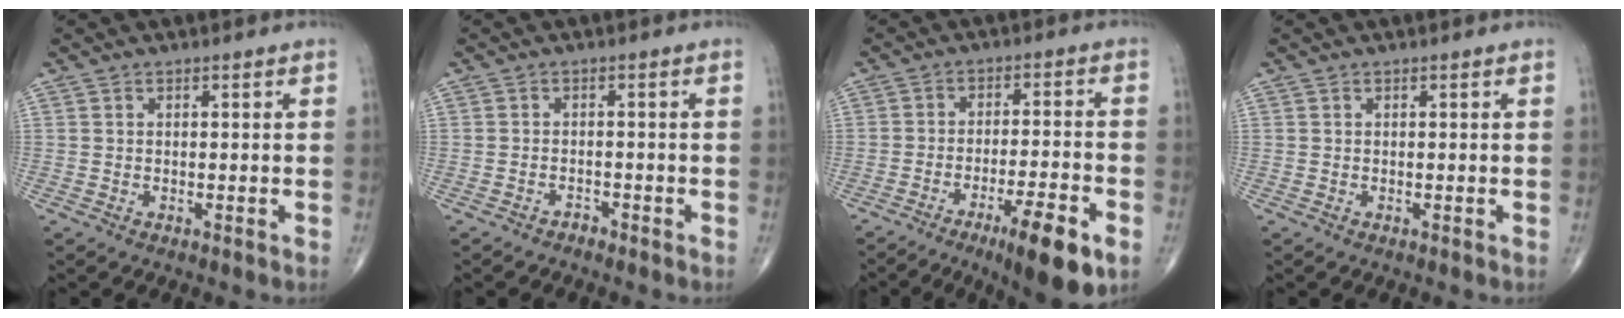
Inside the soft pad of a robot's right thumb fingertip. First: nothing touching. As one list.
[{"total": 1.3, "force": [-1.1, 0.5, 0.0], "torque": [0.002, 0.004, -0.023]}, {"total": 11.9, "force": [-6.3, 2.1, 9.8], "torque": [-0.148, 0.016, -0.092]}, {"total": 0.0}]